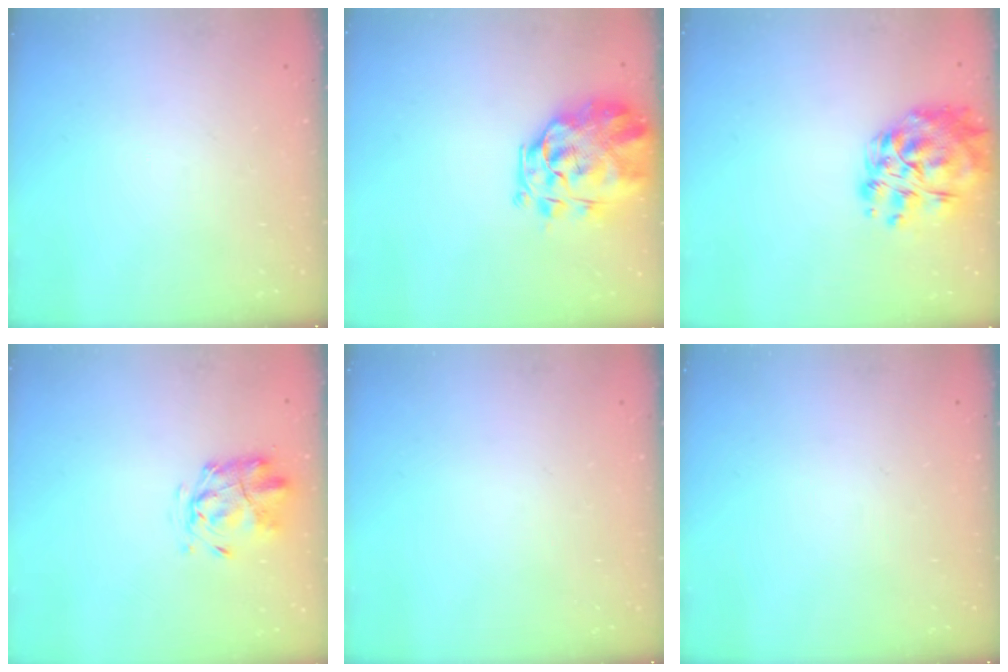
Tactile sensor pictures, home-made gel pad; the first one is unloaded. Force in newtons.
{"total": 3.6, "press": 3.2, "slide": 1.6}
{"total": 15.5, "press": 14.9, "slide": 4.1}
{"total": 2.3, "press": 2.2, "slide": 0.6}
{"total": 0.0}
{"total": 0.0}